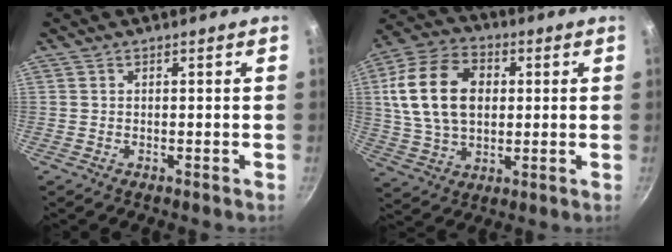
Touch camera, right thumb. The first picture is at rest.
{"total": 17.5, "force": [2.9, 12.1, 12.4], "torque": [-0.214, 0.010, 0.049]}